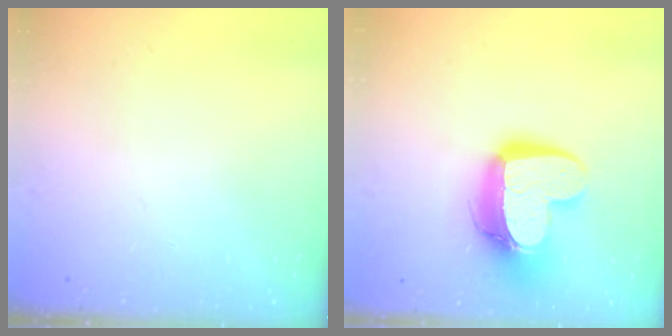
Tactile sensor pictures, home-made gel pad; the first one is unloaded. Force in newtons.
{"total": 14.9, "press": 14.9, "slide": 1.4}